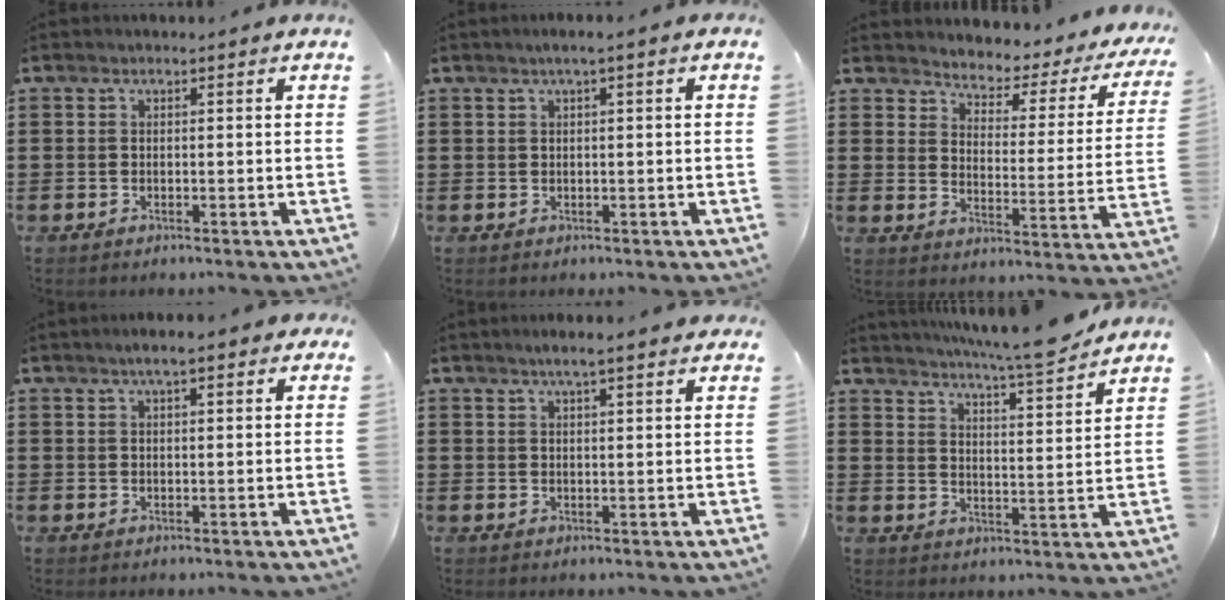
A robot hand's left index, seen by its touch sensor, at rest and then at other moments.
{"total": 1.3, "force": [0.2, -0.1, 1.3], "torque": [-0.022, -0.004, 0.003]}
{"total": 2.7, "force": [2.5, 0.9, 0.6], "torque": [-0.025, -0.030, 0.031]}
{"total": 3.1, "force": [1.7, 0.6, 2.5], "torque": [-0.052, 0.005, 0.029]}
{"total": 3.3, "force": [2.5, 0.2, 2.2], "torque": [-0.048, 0.002, 0.044]}
{"total": 7.2, "force": [6.7, -0.4, 2.7], "torque": [-0.051, -0.039, 0.111]}